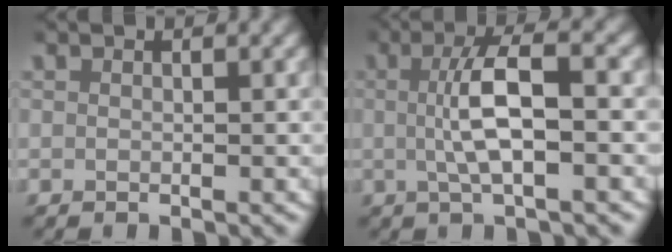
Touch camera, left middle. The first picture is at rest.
{"total": 4.1, "force": [0.0, 0.8, 4.0], "torque": [-0.077, 0.011, -0.002]}